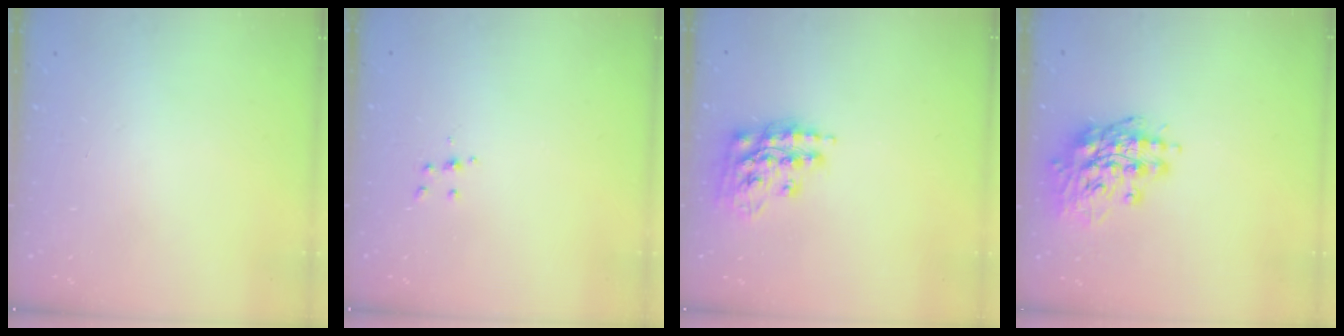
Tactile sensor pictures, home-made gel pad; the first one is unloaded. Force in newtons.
{"total": 3.3, "press": 3.3, "slide": 0.4}
{"total": 15.2, "press": 15.1, "slide": 0.8}
{"total": 16.0, "press": 15.8, "slide": 2.7}